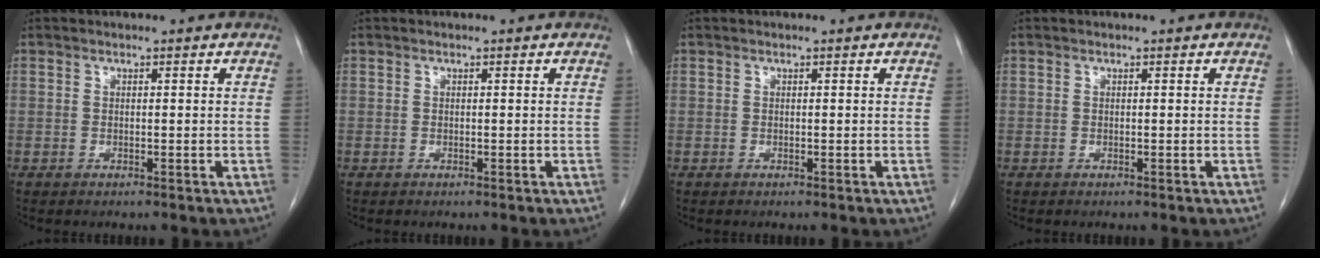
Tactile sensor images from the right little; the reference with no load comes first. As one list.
[{"total": 0.0}, {"total": 0.0}, {"total": 0.0}]